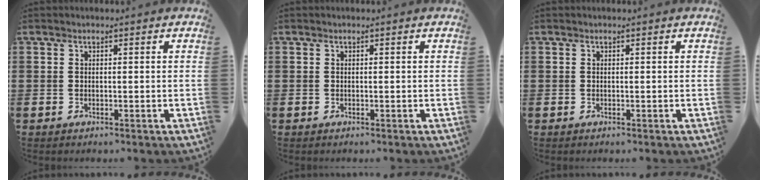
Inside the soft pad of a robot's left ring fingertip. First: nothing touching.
{"total": 0.0}
{"total": 0.0}